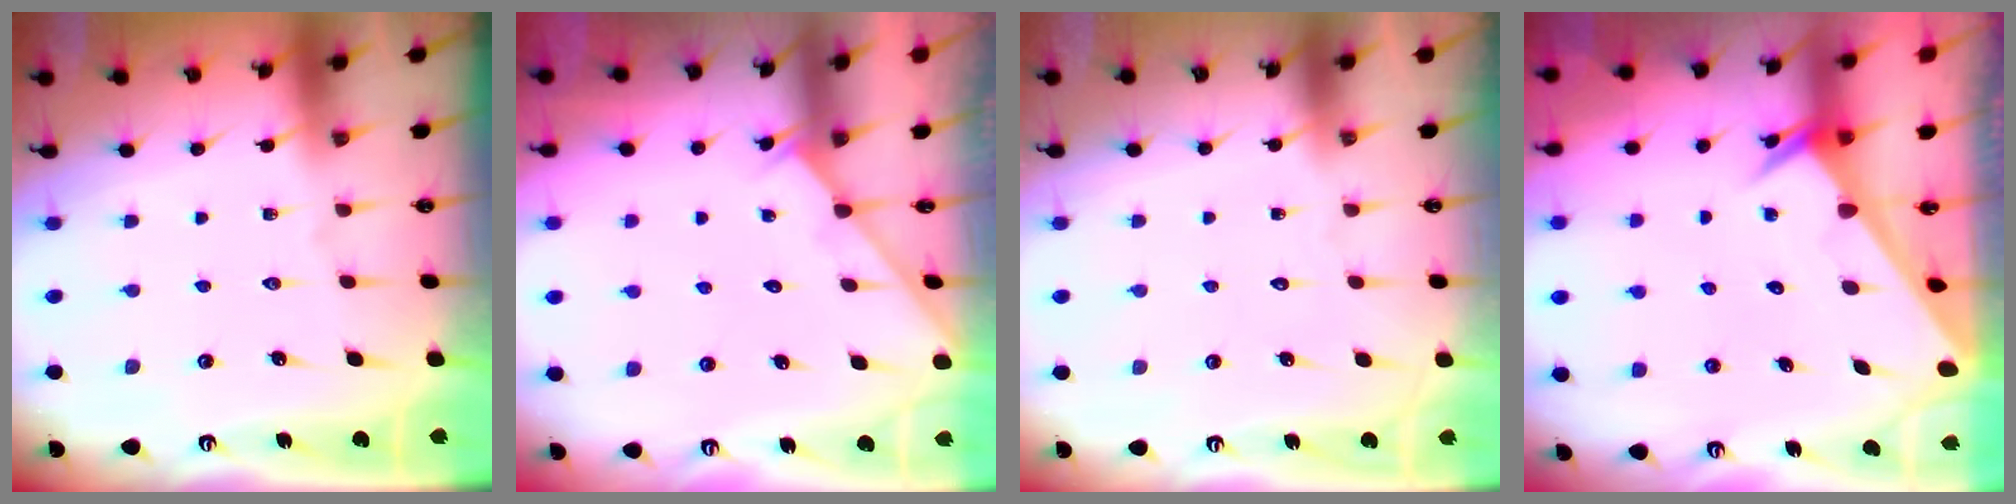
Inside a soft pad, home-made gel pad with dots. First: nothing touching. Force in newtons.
{"total": 2.8, "press": 2.8, "slide": 0.3}
{"total": 1.6, "press": 1.6, "slide": 0.1}
{"total": 2.5, "press": 2.5, "slide": 0.1}